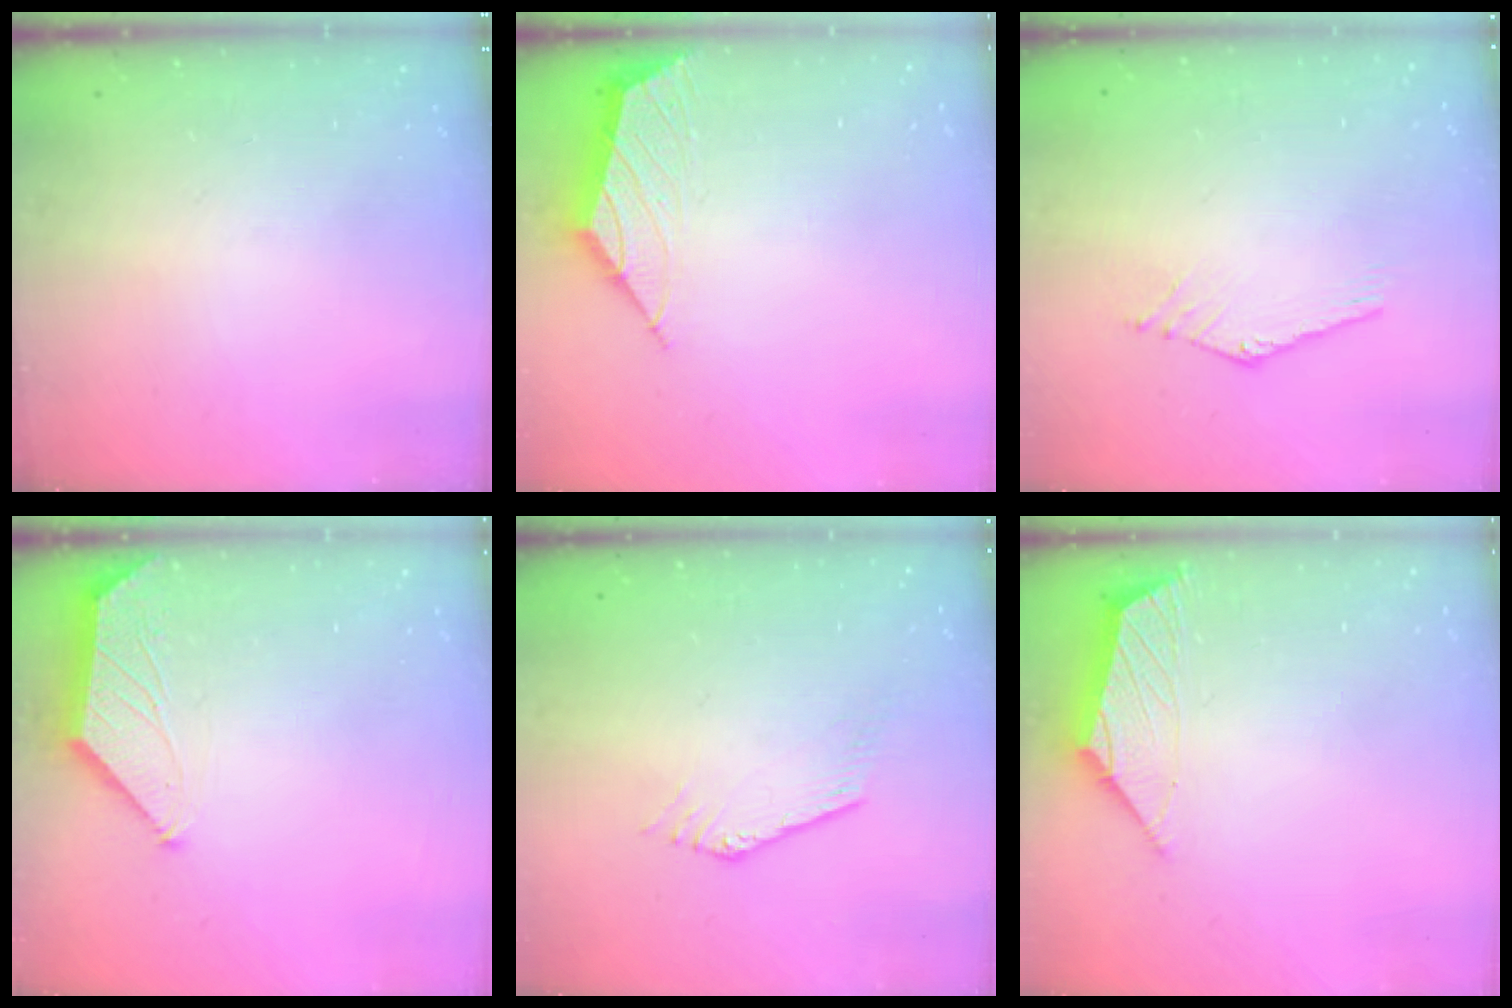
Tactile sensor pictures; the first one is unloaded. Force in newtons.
{"total": 2.3, "press": 2.2, "slide": 0.4}
{"total": 0.0}
{"total": 1.3, "press": 1.2, "slide": 0.3}
{"total": 0.0}
{"total": 2.9, "press": 2.8, "slide": 0.6}